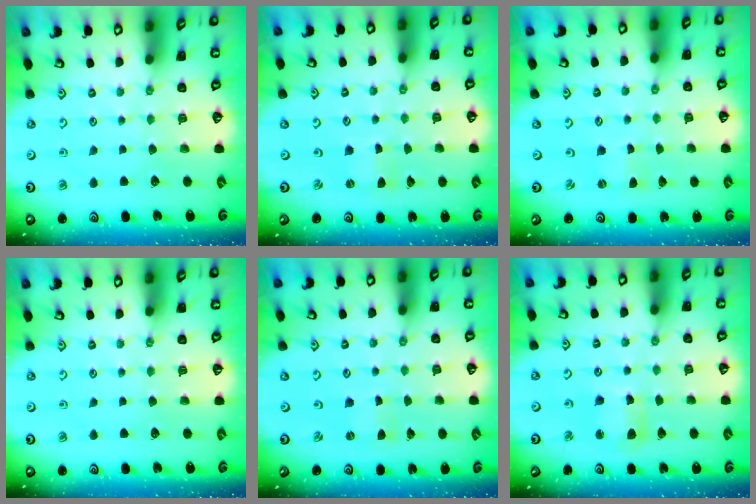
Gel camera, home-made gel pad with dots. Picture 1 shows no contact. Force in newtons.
{"total": 0.0}
{"total": 0.0}
{"total": 0.0}
{"total": 0.0}
{"total": 7.9, "press": 7.8, "slide": 1.0}